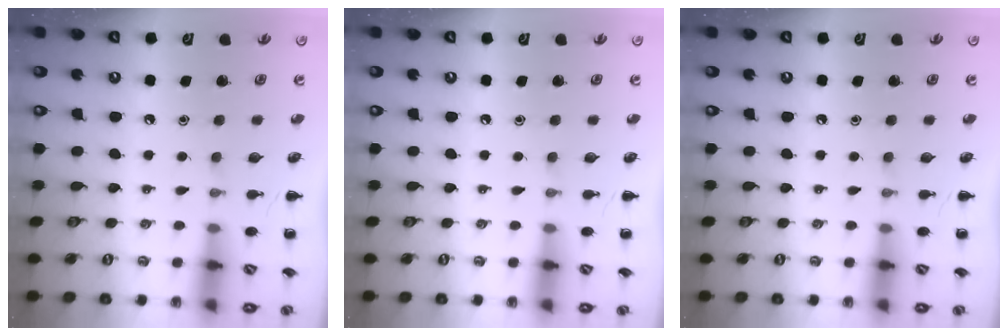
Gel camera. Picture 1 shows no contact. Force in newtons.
{"total": 0.0}
{"total": 0.0}